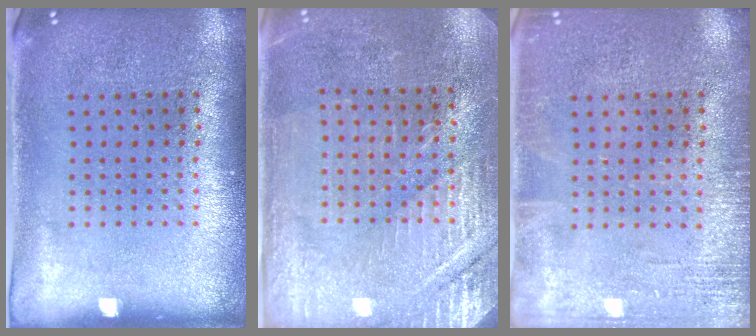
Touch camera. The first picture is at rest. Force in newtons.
{"total": 2.9, "press": 2.9, "slide": 0.3}
{"total": 2.2, "press": 2.2, "slide": 0.3}